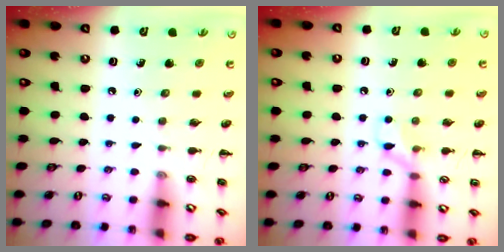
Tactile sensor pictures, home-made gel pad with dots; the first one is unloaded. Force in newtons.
{"total": 7.1, "press": 6.9, "slide": 1.5}